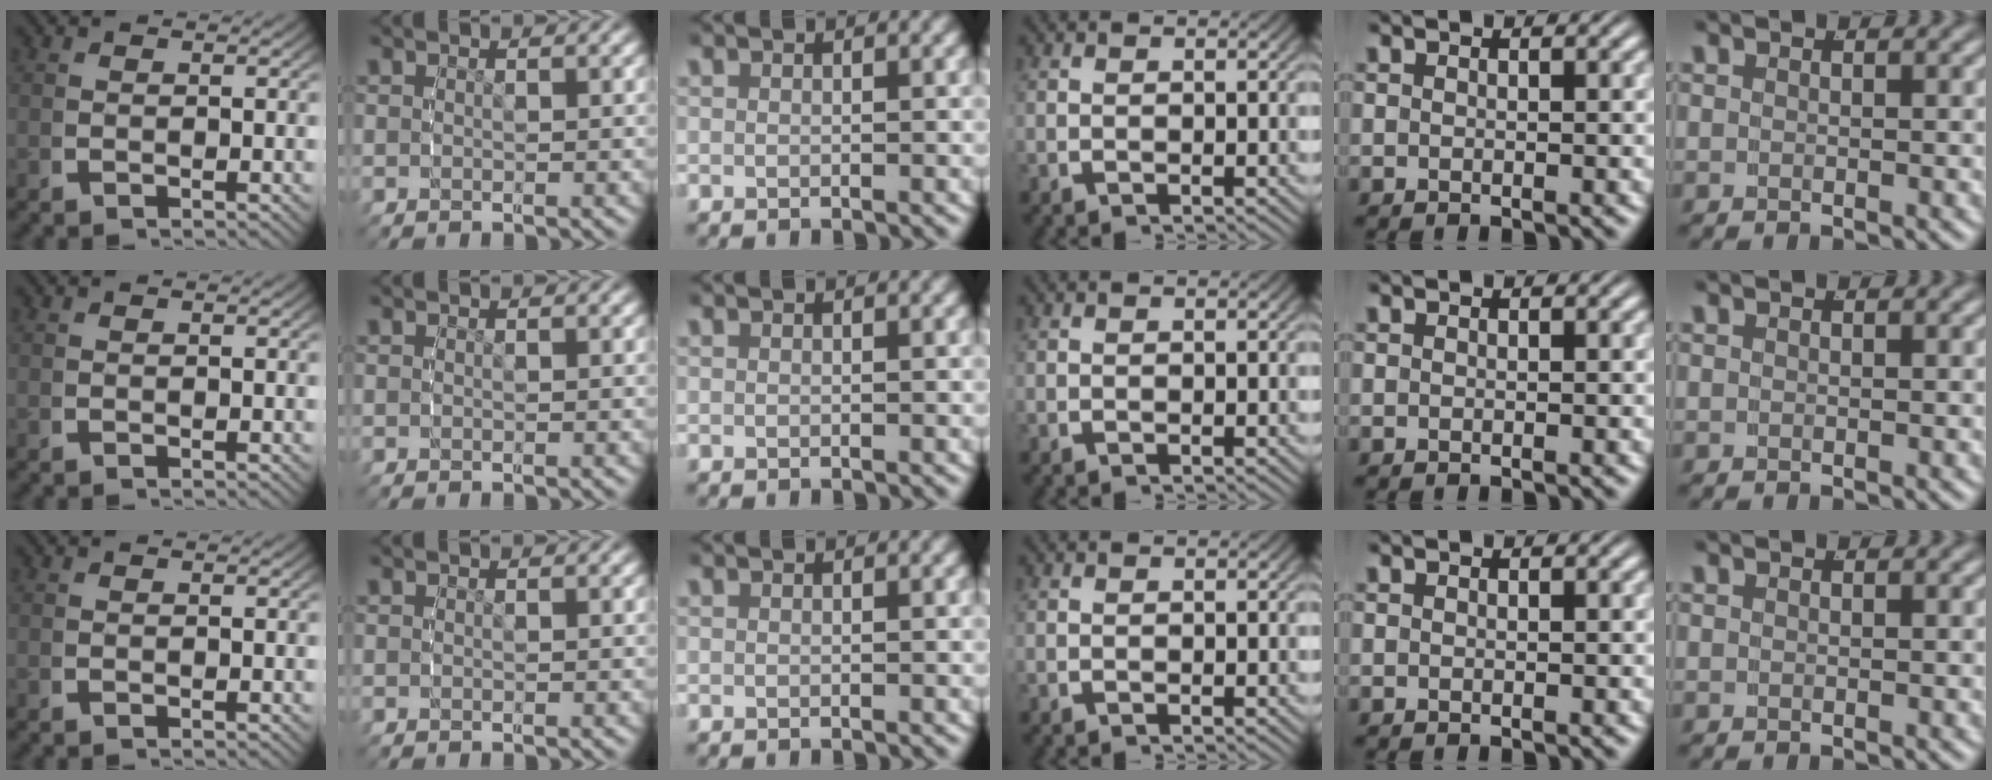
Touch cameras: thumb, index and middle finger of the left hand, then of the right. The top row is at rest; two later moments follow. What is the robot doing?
{"motion": "reach", "object": "paper towel"}